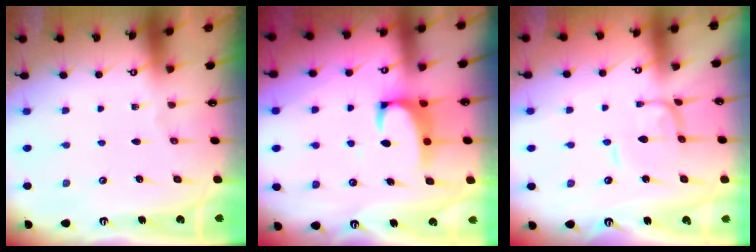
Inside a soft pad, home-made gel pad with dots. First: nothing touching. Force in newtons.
{"total": 2.1, "press": 1.9, "slide": 1.0}
{"total": 1.0, "press": 0.9, "slide": 0.2}